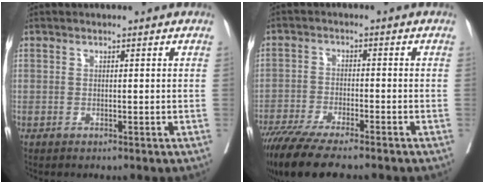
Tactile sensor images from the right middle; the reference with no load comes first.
{"total": 11.4, "force": [-9.3, 1.5, 6.5], "torque": [-0.101, -0.026, -0.153]}